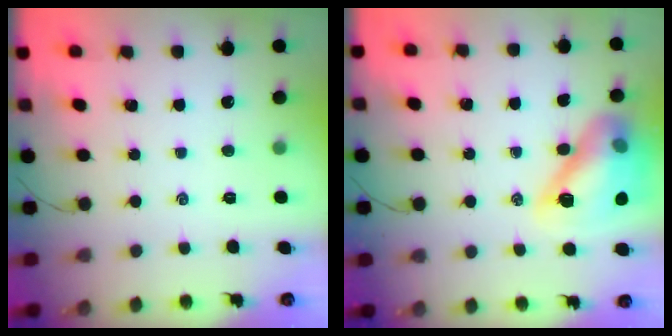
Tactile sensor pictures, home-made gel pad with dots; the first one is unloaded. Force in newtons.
{"total": 15.4, "press": 14.9, "slide": 4.0}